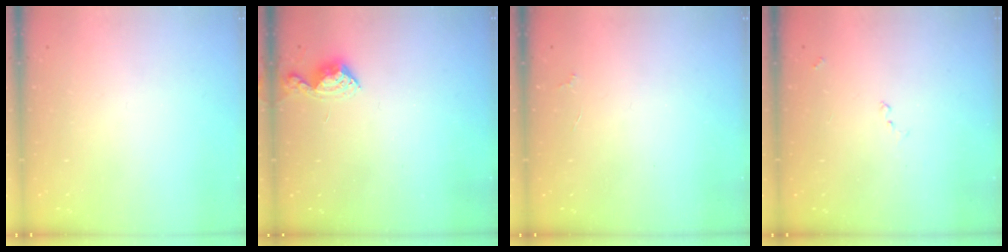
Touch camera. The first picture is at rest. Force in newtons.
{"total": 5.8, "press": 5.7, "slide": 0.8}
{"total": 2.1, "press": 2.0, "slide": 0.4}
{"total": 6.4, "press": 6.4, "slide": 0.9}